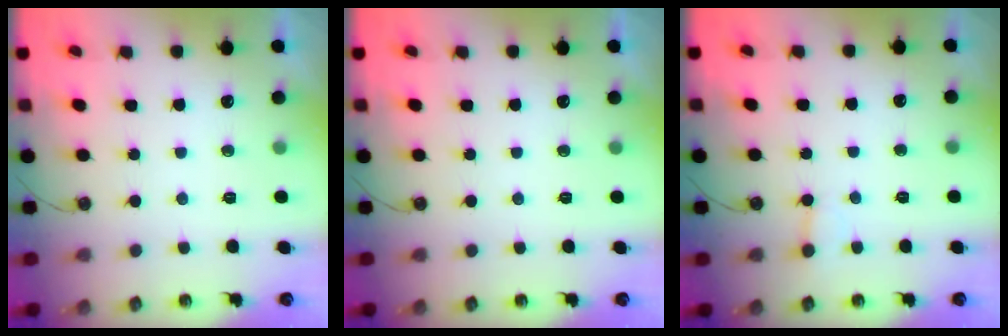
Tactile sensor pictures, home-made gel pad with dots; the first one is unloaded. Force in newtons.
{"total": 0.0}
{"total": 2.5, "press": 2.4, "slide": 0.5}